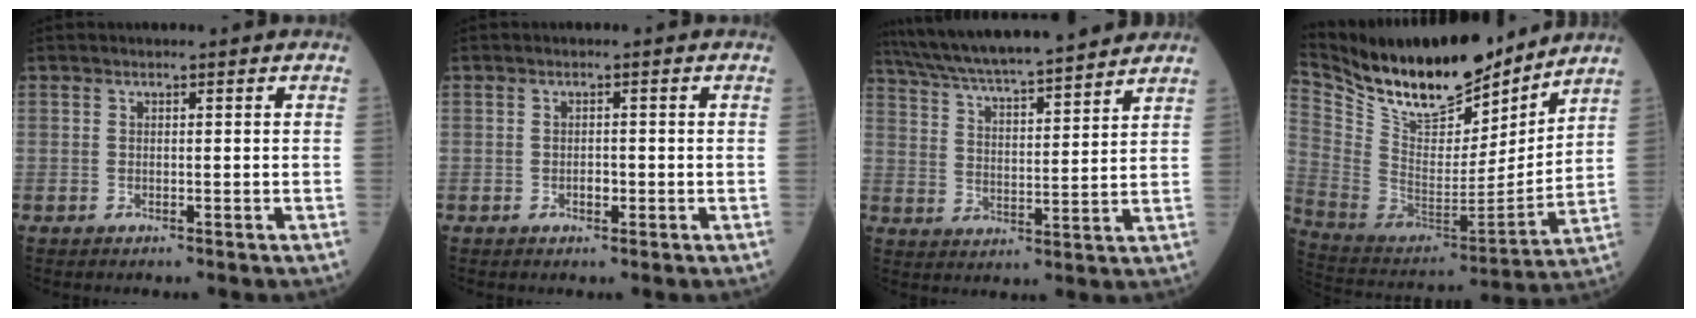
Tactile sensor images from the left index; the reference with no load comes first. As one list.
[{"total": 1.2, "force": [-0.4, 0.7, 0.8], "torque": [-0.015, 0.002, -0.007]}, {"total": 19.2, "force": [17.1, 1.5, 8.7], "torque": [-0.153, 0.028, 0.267]}, {"total": 21.0, "force": [18.0, 5.4, 9.4], "torque": [-0.184, -0.019, 0.317]}]